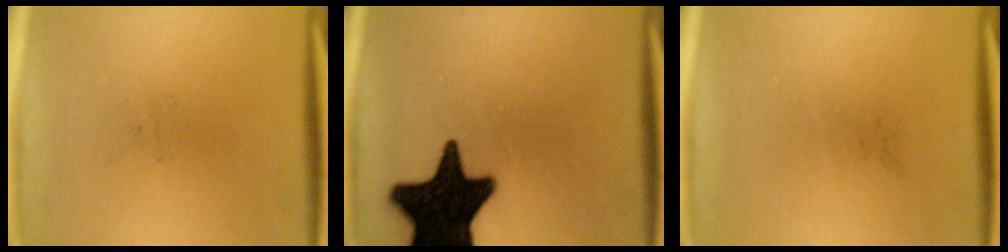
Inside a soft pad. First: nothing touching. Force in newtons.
{"total": 19.7}
{"total": 0.0}